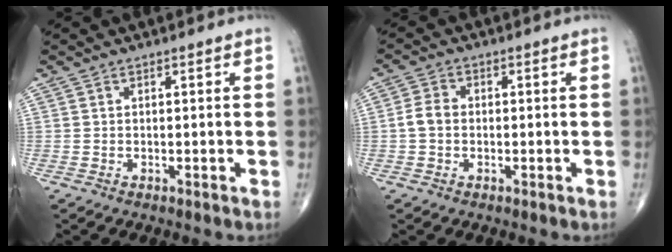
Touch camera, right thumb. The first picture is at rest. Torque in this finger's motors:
{"motor_torque": [0.58, 1.07, 0.45, -0.17, 0.03]}